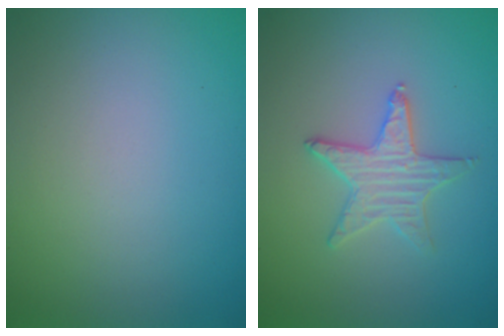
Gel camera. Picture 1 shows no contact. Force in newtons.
{"total": 1.9, "press": 1.9, "slide": 0.2}